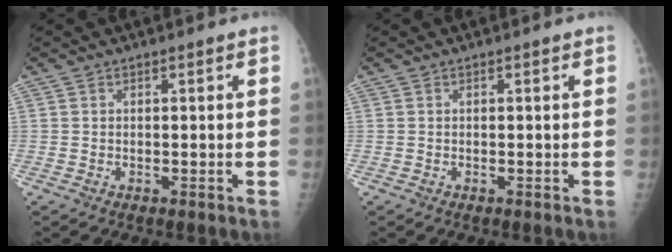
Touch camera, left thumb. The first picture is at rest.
{"total": 0.0}